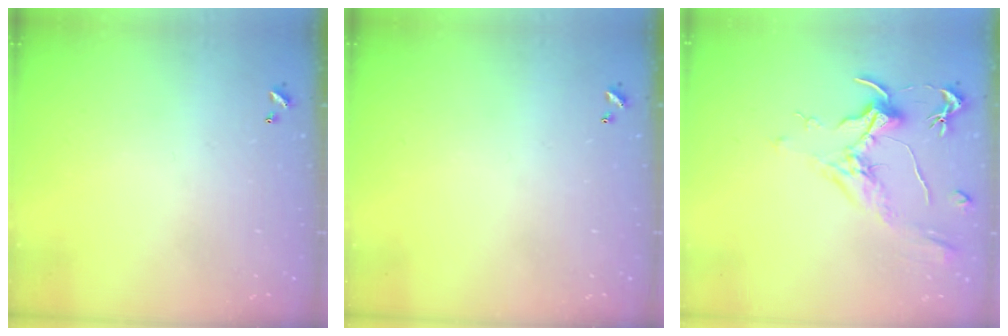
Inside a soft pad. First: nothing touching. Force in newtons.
{"total": 0.0}
{"total": 2.0, "press": 1.7, "slide": 0.9}